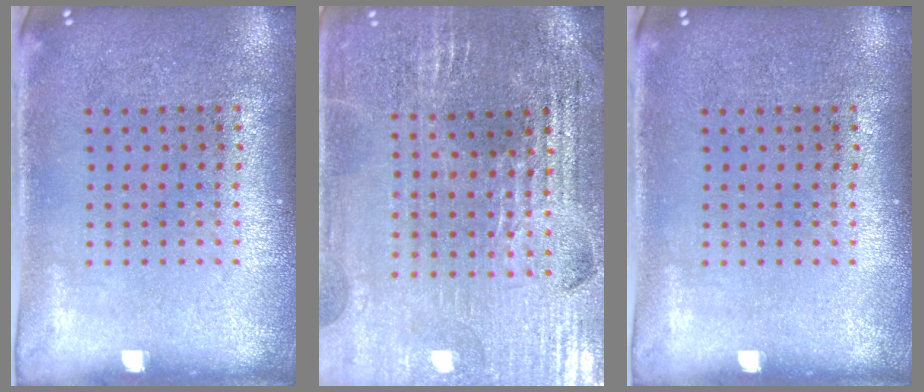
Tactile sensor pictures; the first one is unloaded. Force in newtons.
{"total": 3.1, "press": 3.1, "slide": 0.3}
{"total": 0.0}